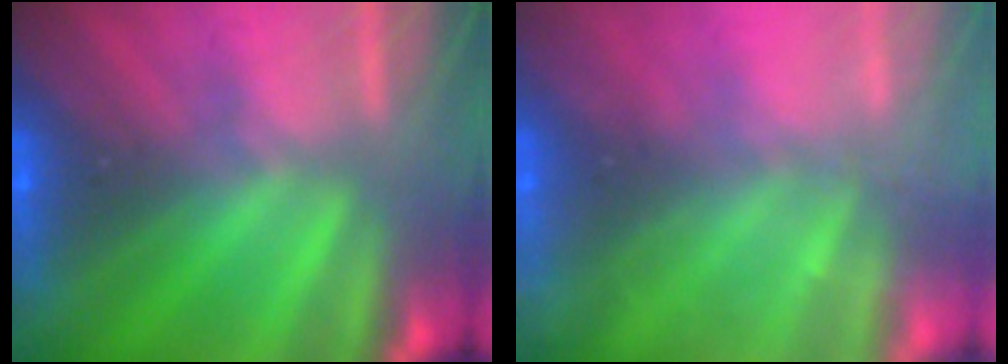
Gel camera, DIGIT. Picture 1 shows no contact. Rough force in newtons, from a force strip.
{"total": 2.3}